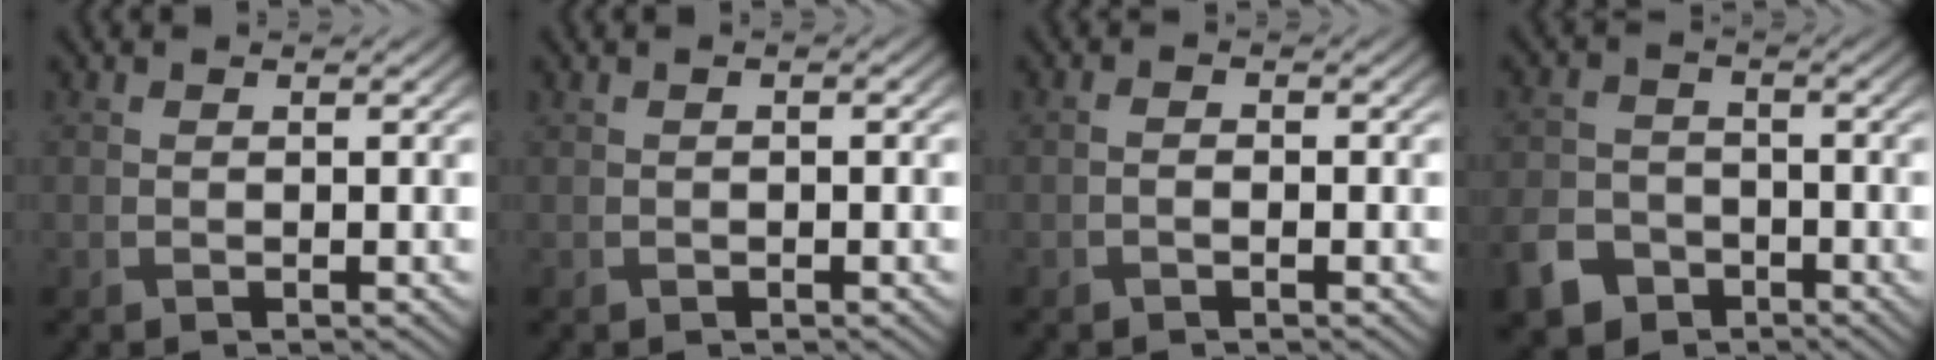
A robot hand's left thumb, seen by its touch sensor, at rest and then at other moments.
{"total": 0.7, "force": [0.0, 0.3, 0.6], "torque": [-0.011, 0.005, 0.002]}
{"total": 0.8, "force": [-0.4, 0.4, 0.6], "torque": [-0.012, 0.001, -0.006]}
{"total": 6.2, "force": [-3.9, 4.2, 2.2], "torque": [-0.062, -0.012, -0.081]}